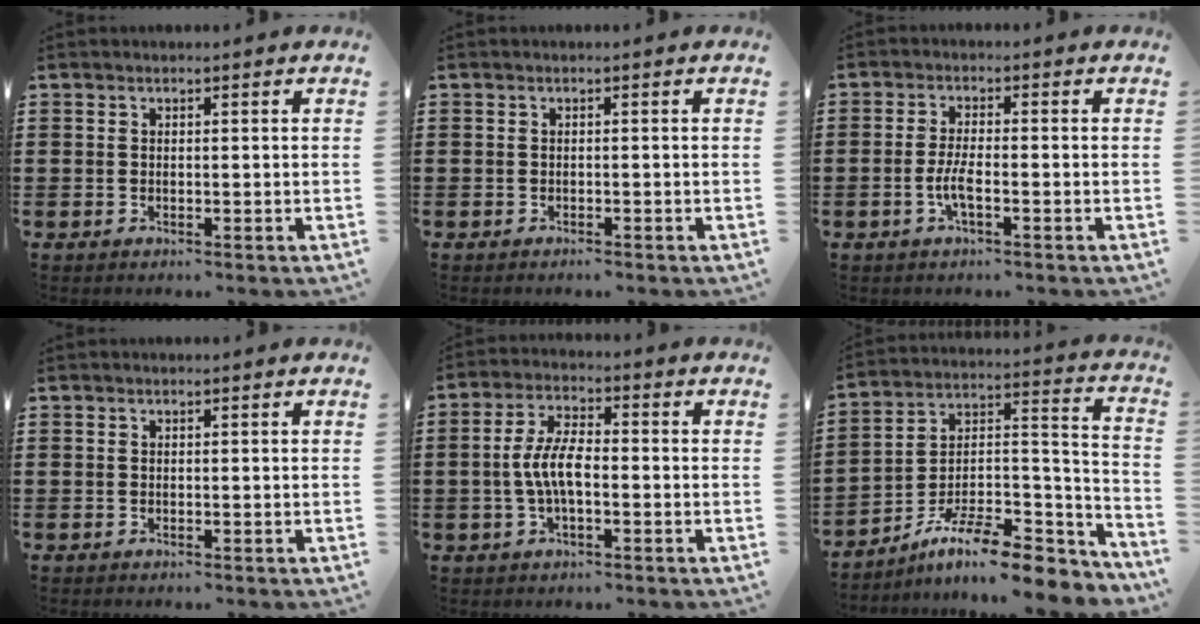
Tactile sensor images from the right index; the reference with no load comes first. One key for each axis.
{"total": 0.6, "fx": -0.6, "fy": 0.0, "fz": 0.2, "tx": -0.005, "ty": -0.003, "tz": -0.011}
{"total": 3.5, "fx": -1.3, "fy": 0.6, "fz": 3.2, "tx": -0.070, "ty": -0.004, "tz": -0.027}
{"total": 0.0}
{"total": 6.4, "fx": -1.0, "fy": 2.6, "fz": 5.8, "tx": -0.129, "ty": -0.002, "tz": -0.025}
{"total": 11.0, "fx": -8.5, "fy": 2.8, "fz": 6.5, "tx": -0.106, "ty": 0.019, "tz": -0.156}